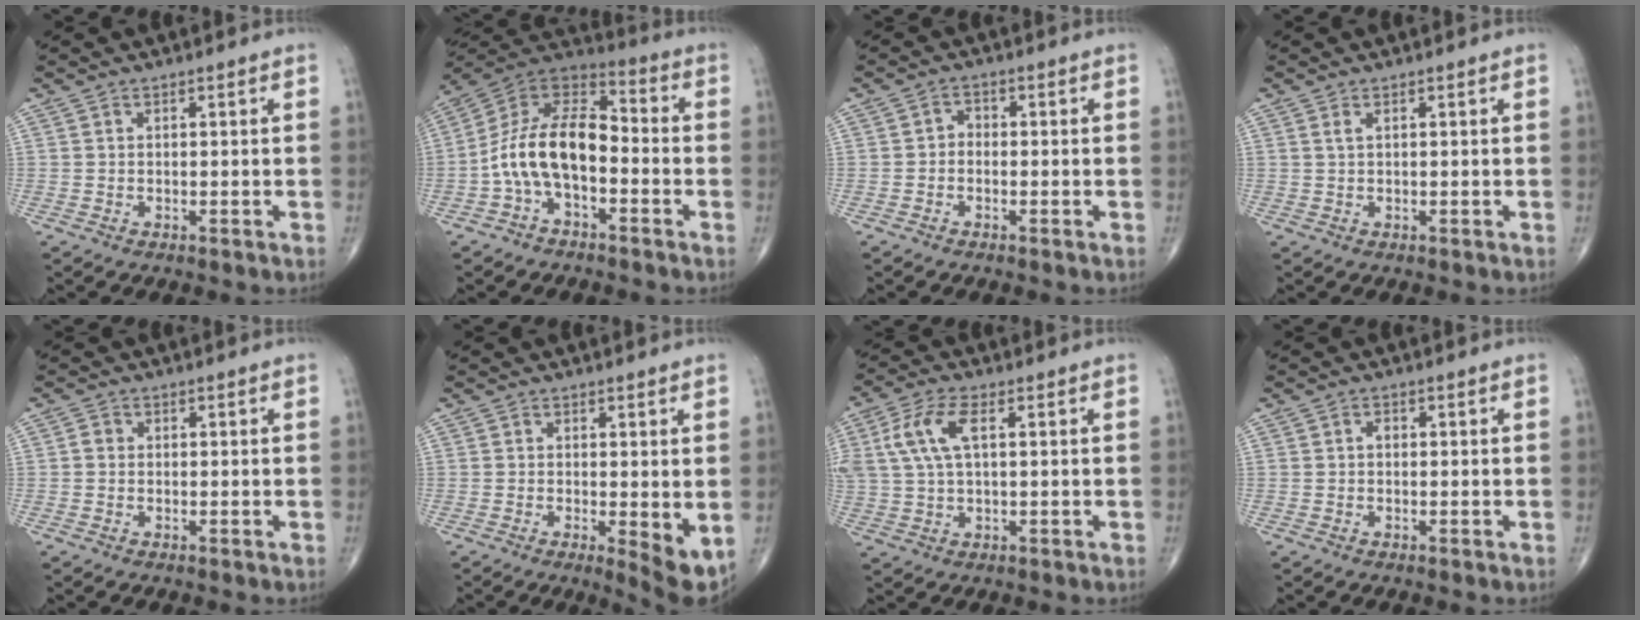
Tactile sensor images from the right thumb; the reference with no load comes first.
{"total": 14.2, "force": [-3.4, 7.9, 11.3], "torque": [-0.197, 0.060, -0.073]}
{"total": 1.9, "force": [-0.6, 1.5, 1.0], "torque": [-0.002, 0.009, -0.018]}
{"total": 0.8, "force": [0.4, 0.2, 0.7], "torque": [-0.018, 0.007, 0.010]}
{"total": 1.2, "force": [-0.1, 1.0, 0.6], "torque": [-0.004, 0.002, -0.005]}
{"total": 5.8, "force": [-0.6, 1.5, 5.6], "torque": [-0.076, -0.017, -0.010]}
{"total": 8.5, "force": [2.3, 3.8, 7.3], "torque": [-0.172, 0.015, 0.045]}
{"total": 1.0, "force": [0.0, 0.7, 0.7], "torque": [-0.005, 0.003, -0.004]}